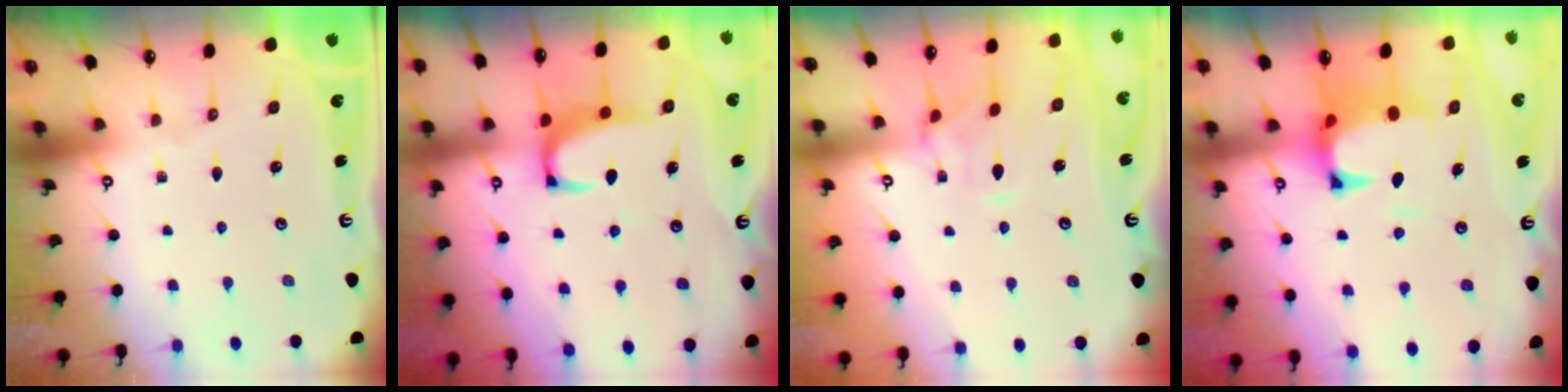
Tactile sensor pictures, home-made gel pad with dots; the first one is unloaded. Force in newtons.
{"total": 3.4, "press": 3.3, "slide": 0.7}
{"total": 2.5, "press": 2.3, "slide": 1.1}
{"total": 2.8, "press": 2.6, "slide": 1.2}